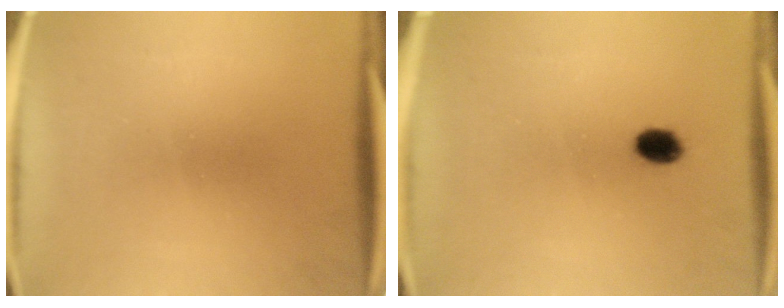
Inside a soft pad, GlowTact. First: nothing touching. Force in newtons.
{"total": 3.3}